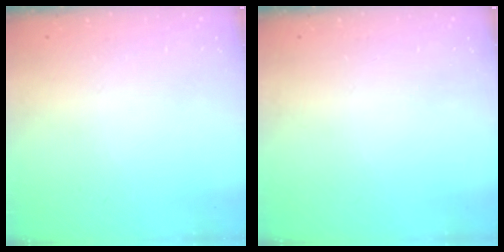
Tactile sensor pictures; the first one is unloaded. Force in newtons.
{"total": 0.0}